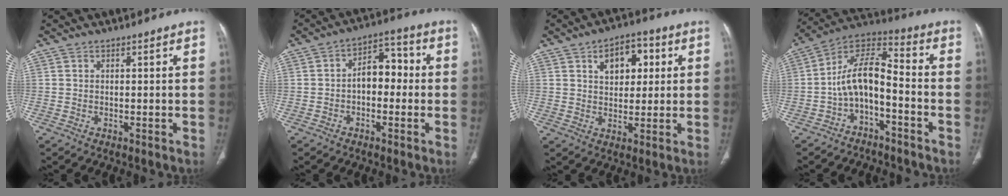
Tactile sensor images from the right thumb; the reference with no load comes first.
{"total": 7.6, "force": [-0.7, 5.0, 5.7], "torque": [-0.055, 0.035, -0.023]}
{"total": 8.5, "force": [3.0, 5.4, 5.8], "torque": [-0.043, 0.003, 0.040]}
{"total": 10.9, "force": [-4.1, 5.5, 8.5], "torque": [-0.148, 0.088, -0.081]}